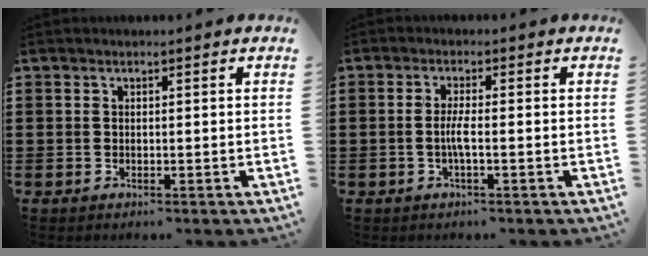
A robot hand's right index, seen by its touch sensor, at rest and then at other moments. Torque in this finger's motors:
{"motor_torque": [2.14, 0.00, 0.28, 0.08]}